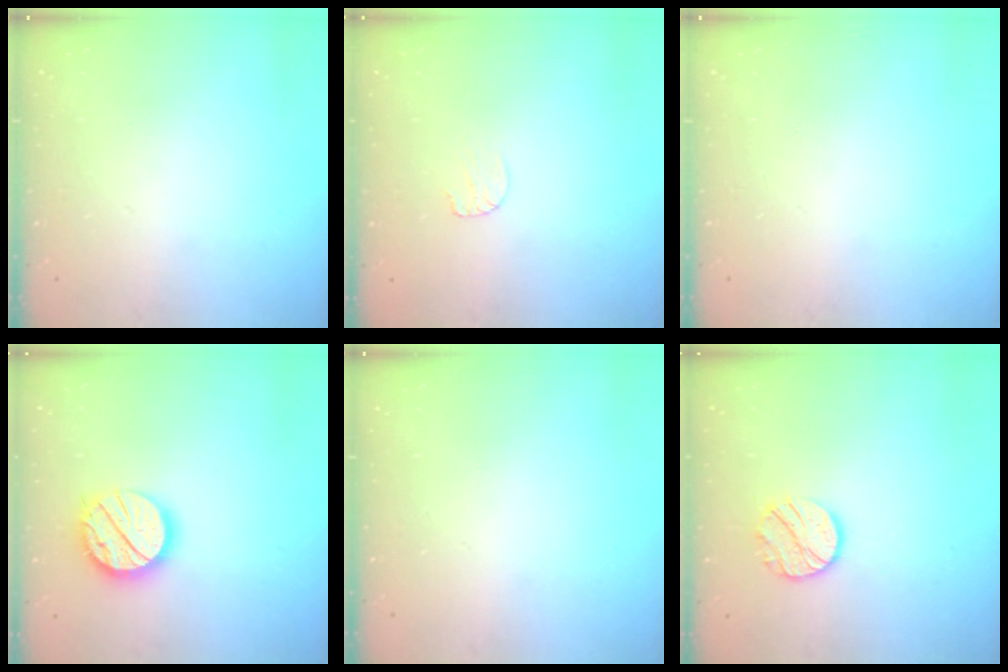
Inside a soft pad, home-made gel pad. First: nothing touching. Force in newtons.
{"total": 3.5, "press": 3.4, "slide": 0.4}
{"total": 0.0}
{"total": 16.3, "press": 16.3, "slide": 1.1}
{"total": 0.0}
{"total": 9.2, "press": 9.2, "slide": 0.3}